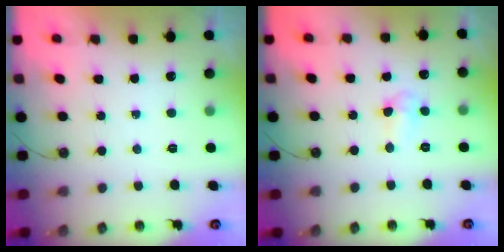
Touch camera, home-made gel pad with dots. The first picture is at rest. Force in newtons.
{"total": 3.2, "press": 3.2, "slide": 0.5}